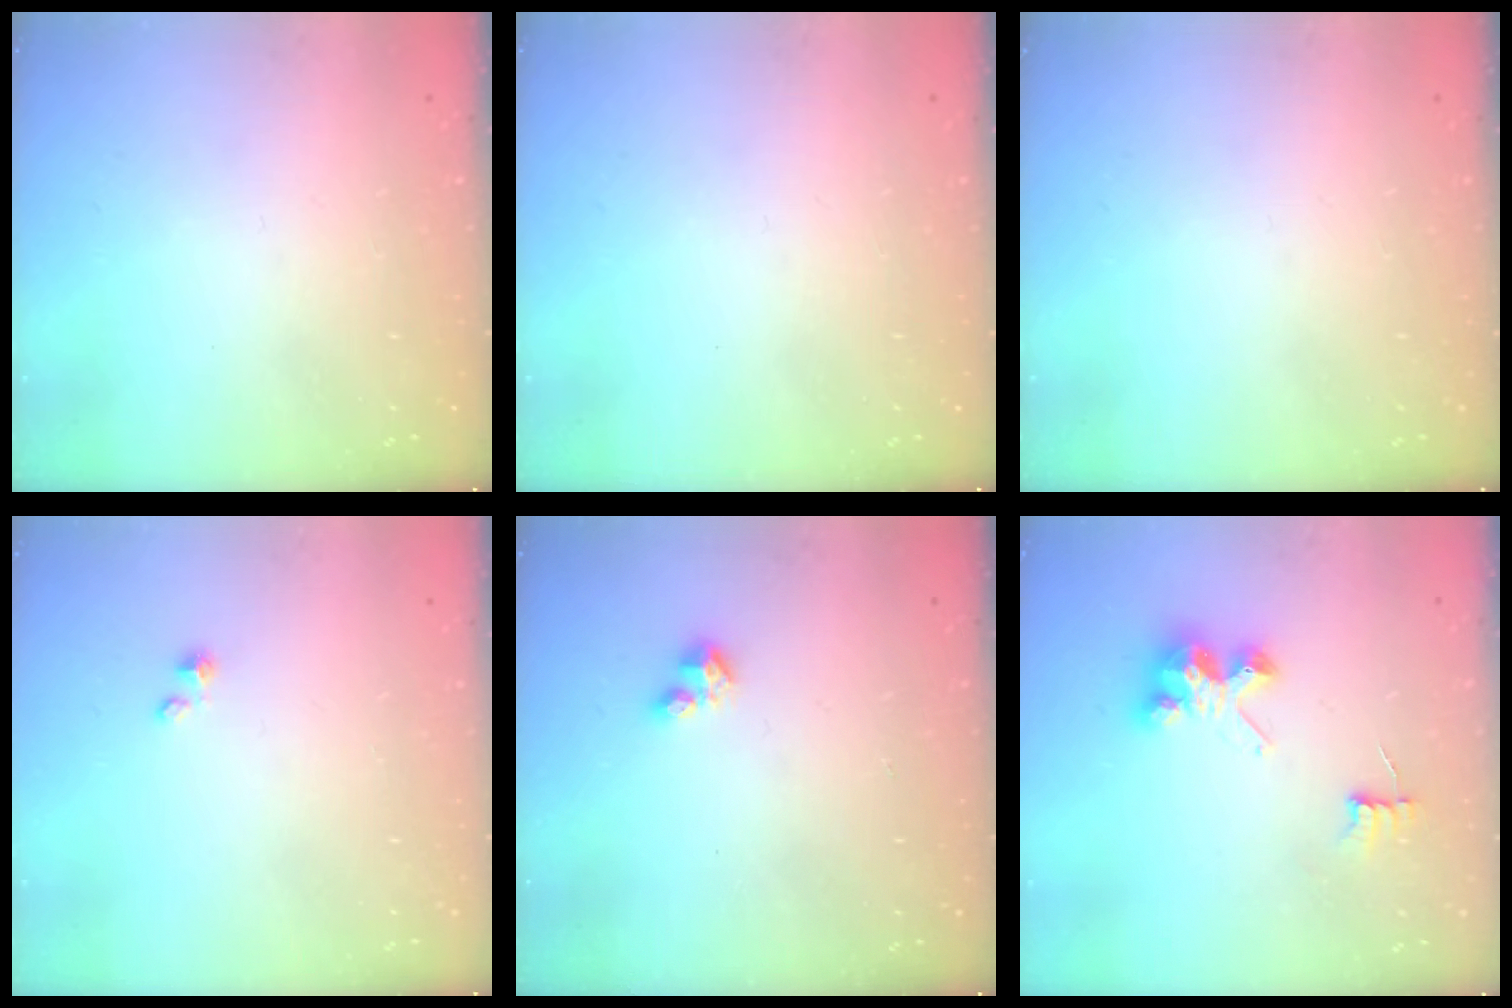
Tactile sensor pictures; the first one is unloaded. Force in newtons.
{"total": 0.0}
{"total": 0.0}
{"total": 1.5, "press": 1.5, "slide": 0.0}
{"total": 3.5, "press": 3.5, "slide": 0.4}
{"total": 6.8, "press": 6.8, "slide": 0.2}